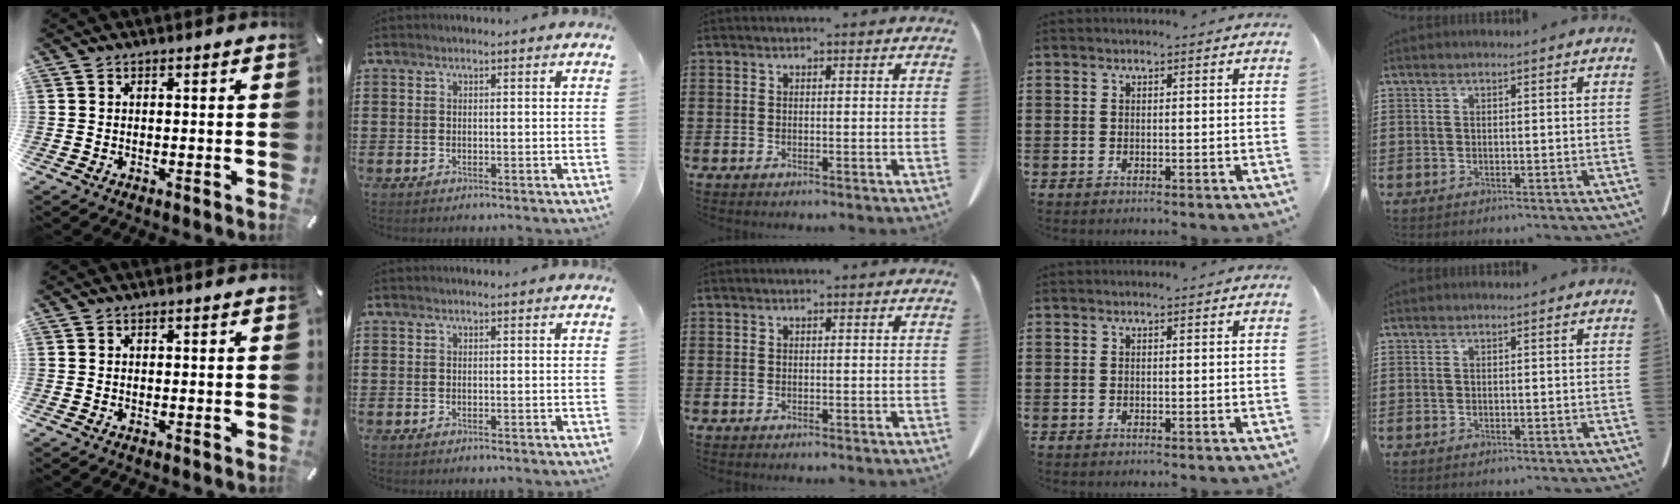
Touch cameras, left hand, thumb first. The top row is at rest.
{}